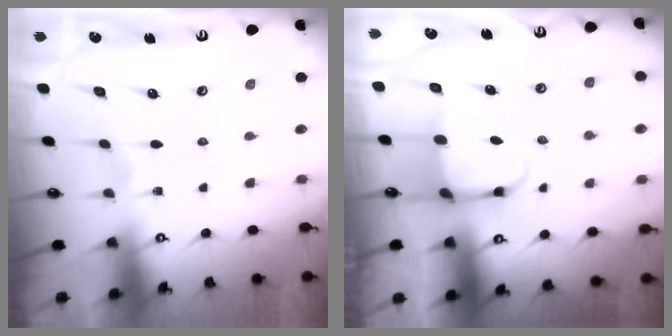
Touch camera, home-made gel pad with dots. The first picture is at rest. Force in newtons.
{"total": 3.8, "press": 3.6, "slide": 0.9}